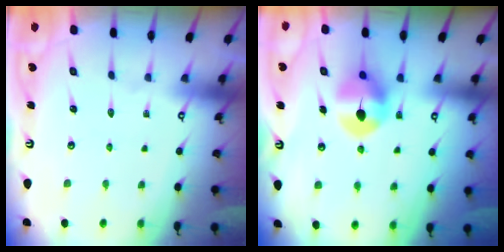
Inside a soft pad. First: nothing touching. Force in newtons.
{"total": 7.5, "press": 7.5, "slide": 0.6}